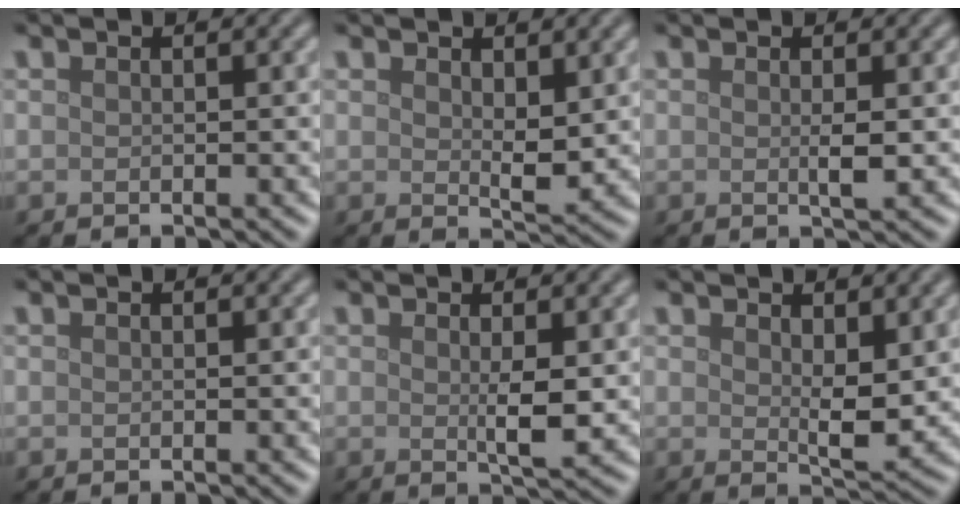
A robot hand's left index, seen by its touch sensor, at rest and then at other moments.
{"total": 2.5, "force": [1.0, 1.1, 2.0], "torque": [-0.033, -0.008, 0.019]}
{"total": 1.3, "force": [0.1, 0.1, 1.3], "torque": [-0.024, -0.001, 0.000]}
{"total": 0.0}
{"total": 2.2, "force": [0.3, 0.3, 2.2], "torque": [-0.039, -0.006, 0.005]}
{"total": 3.1, "force": [1.0, 1.2, 2.7], "torque": [-0.047, -0.007, 0.019]}